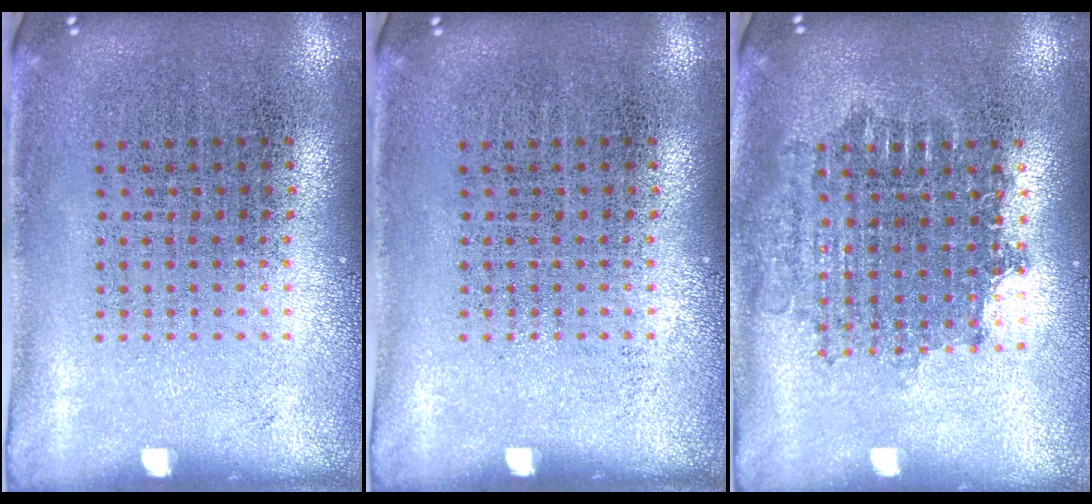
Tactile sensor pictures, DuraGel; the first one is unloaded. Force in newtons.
{"total": 0.0}
{"total": 1.7, "press": 1.4, "slide": 1.0}